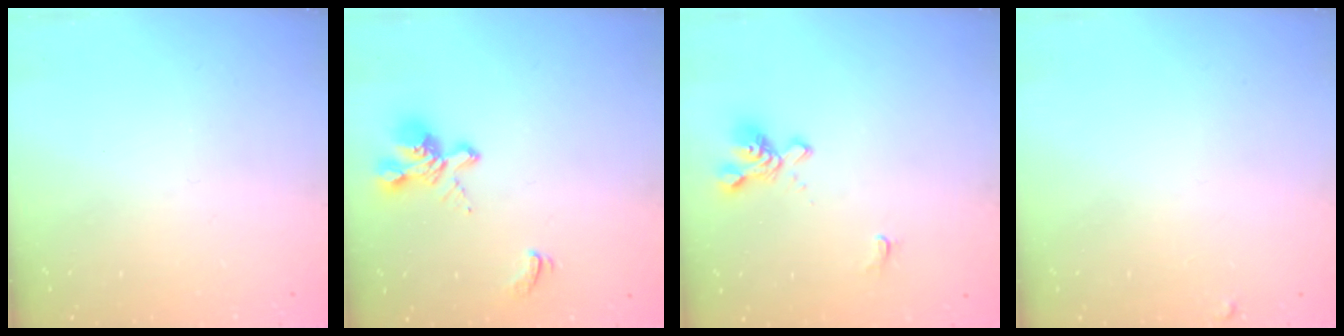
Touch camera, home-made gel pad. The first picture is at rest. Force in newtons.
{"total": 2.8, "press": 2.5, "slide": 1.1}
{"total": 1.6, "press": 1.0, "slide": 1.2}
{"total": 0.0}